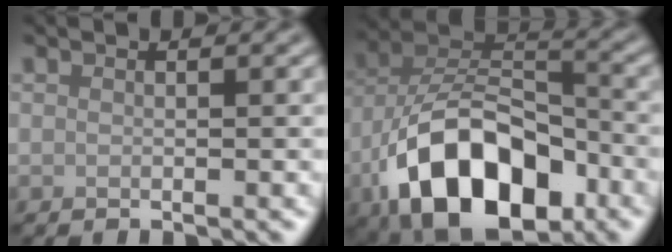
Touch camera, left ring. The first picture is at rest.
{"total": 12.5, "force": [-6.3, 6.6, 8.6], "torque": [-0.156, 0.004, -0.115]}